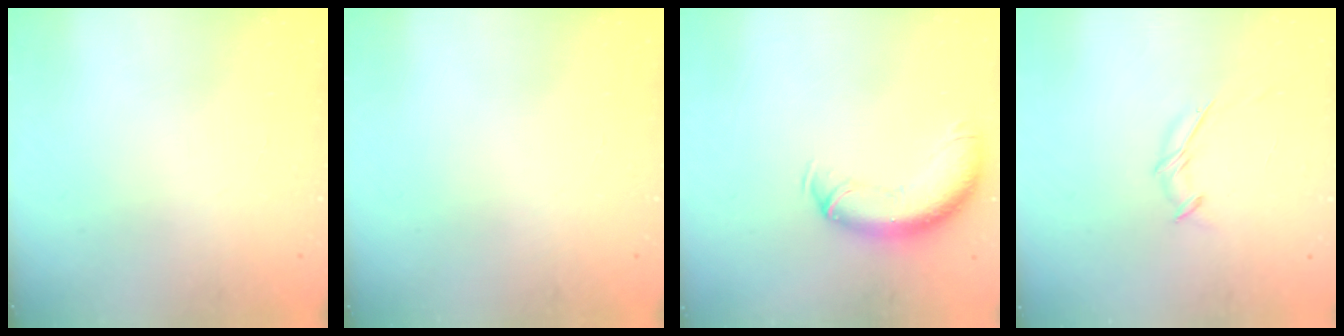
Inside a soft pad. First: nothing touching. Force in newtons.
{"total": 0.0}
{"total": 12.5, "press": 12.2, "slide": 3.0}
{"total": 4.7, "press": 4.5, "slide": 1.1}